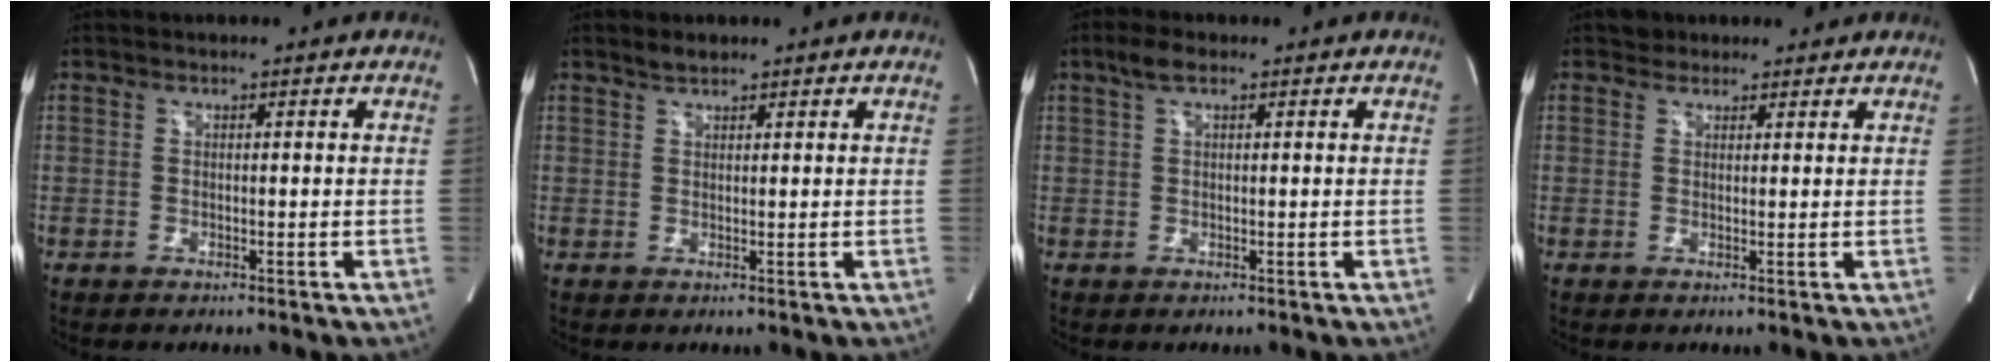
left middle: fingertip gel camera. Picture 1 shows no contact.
{"total": 1.5, "force": [1.3, 0.5, 0.4], "torque": [-0.011, 0.005, 0.026]}
{"total": 2.6, "force": [1.6, 0.8, 2.0], "torque": [-0.044, 0.017, 0.032]}
{"total": 2.9, "force": [2.4, 1.7, -0.2], "torque": [0.014, 0.016, 0.029]}